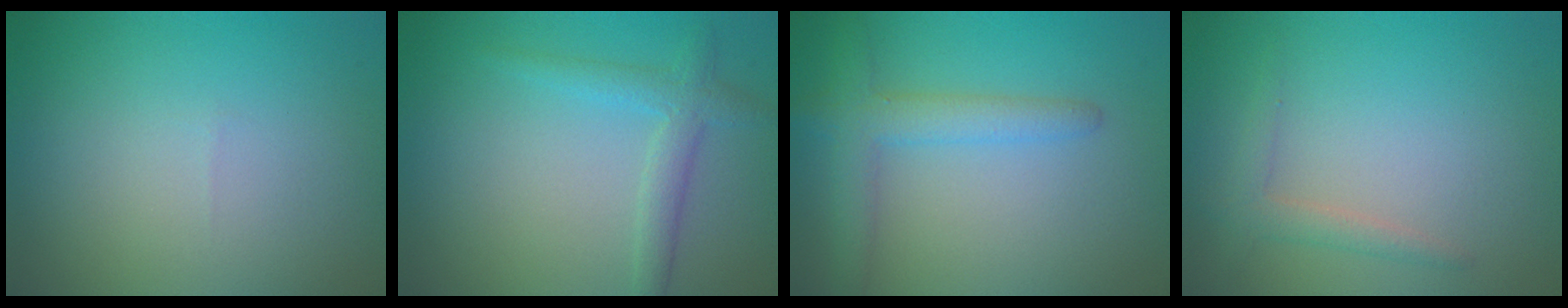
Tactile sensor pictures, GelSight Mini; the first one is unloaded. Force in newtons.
{"total": 2.3, "press": 2.3, "slide": 0.0}
{"total": 3.3, "press": 3.3, "slide": 0.2}
{"total": 1.6, "press": 1.6, "slide": 0.0}